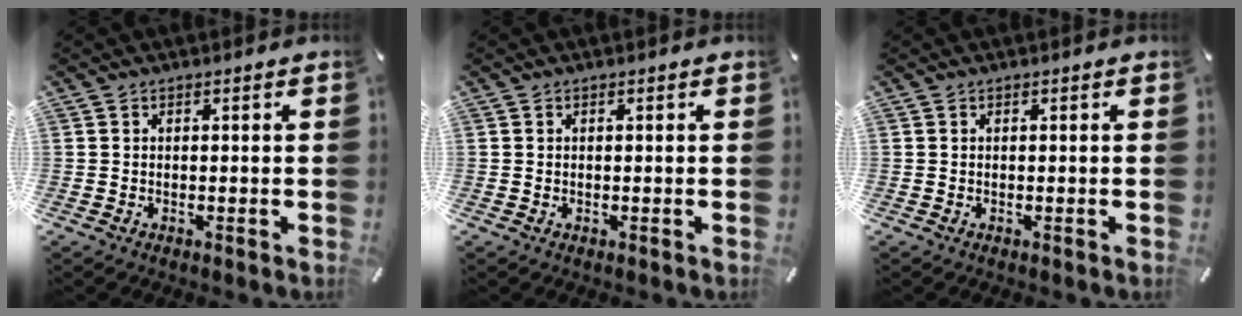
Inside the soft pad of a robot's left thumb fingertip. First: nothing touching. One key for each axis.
{"total": 0.0}
{"total": 0.0}